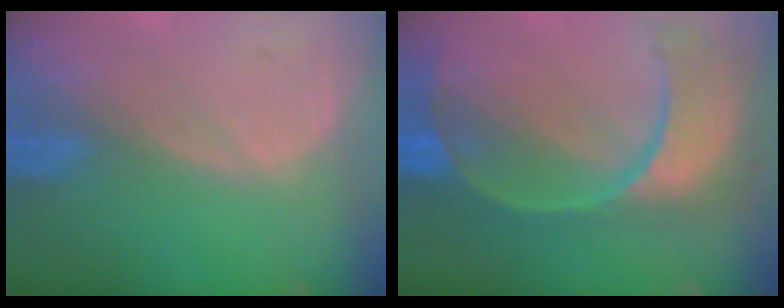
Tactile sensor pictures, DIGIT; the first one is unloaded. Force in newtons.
{"total": 11.2, "press": 9.3, "slide": 6.2}